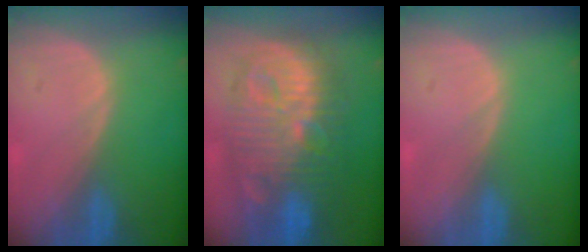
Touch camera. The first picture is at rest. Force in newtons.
{"total": 13.8, "press": 13.7, "slide": 1.3}
{"total": 0.0}